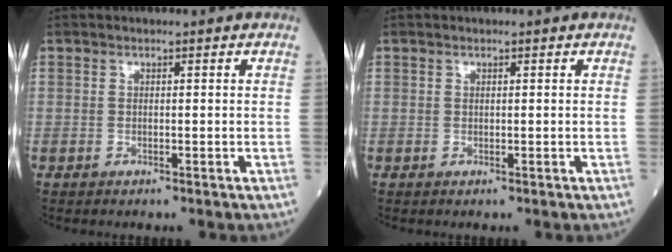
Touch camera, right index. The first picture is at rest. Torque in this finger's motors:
{"motor_torque": [0.24, 0.02, 0.03, 0.01]}